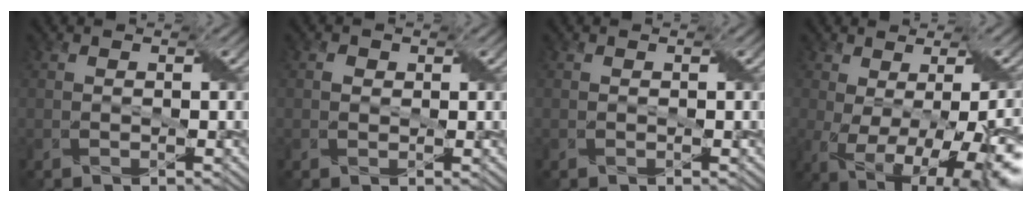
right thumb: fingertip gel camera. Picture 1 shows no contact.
{"total": 0.8, "force": [0.2, 0.8, 0.1], "torque": [-0.005, -0.001, 0.002]}
{"total": 0.0}
{"total": 15.4, "force": [-4.1, 6.6, 13.3], "torque": [-0.188, -0.048, -0.016]}